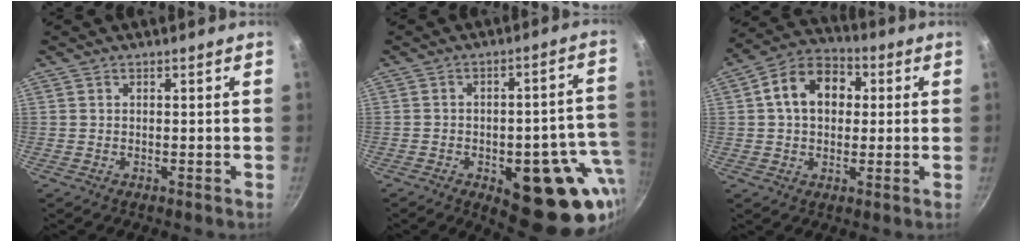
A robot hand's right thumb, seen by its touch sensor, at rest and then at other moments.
{"total": 21.1, "force": [-4.8, 9.4, 18.2], "torque": [-0.168, 0.006, -0.055]}
{"total": 12.1, "force": [2.1, 8.9, 7.9], "torque": [-0.098, 0.023, 0.017]}